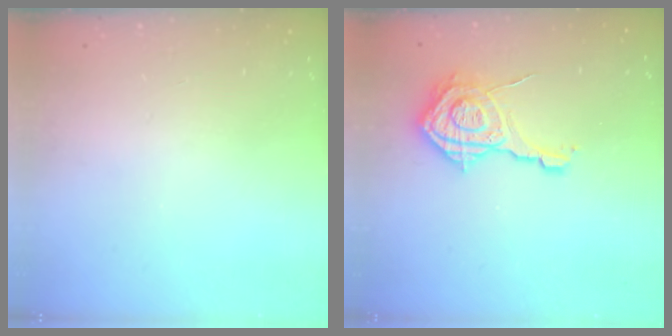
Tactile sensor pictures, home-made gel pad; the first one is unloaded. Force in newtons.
{"total": 15.2, "press": 15.2, "slide": 1.0}